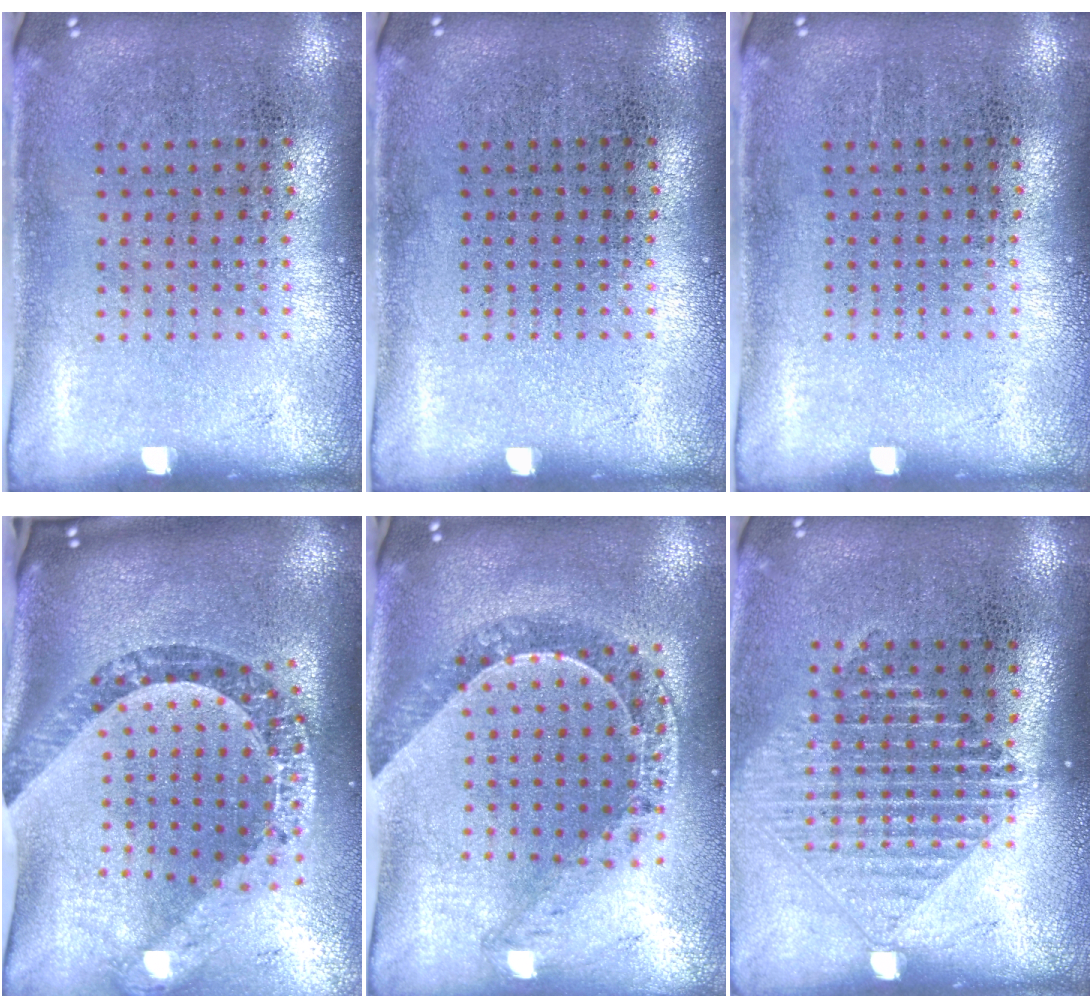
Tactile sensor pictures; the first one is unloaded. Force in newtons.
{"total": 0.0}
{"total": 0.0}
{"total": 2.6, "press": 1.9, "slide": 1.7}
{"total": 1.2, "press": 1.2, "slide": 0.2}
{"total": 1.5, "press": 1.3, "slide": 0.7}